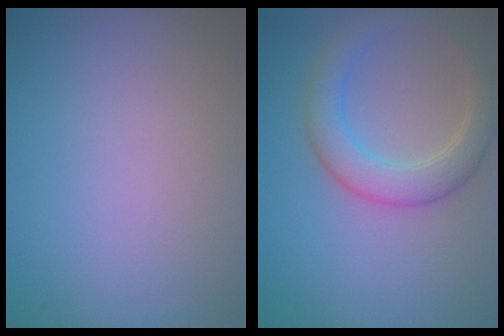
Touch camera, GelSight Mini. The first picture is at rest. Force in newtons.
{"total": 4.4, "press": 4.4, "slide": 0.3}